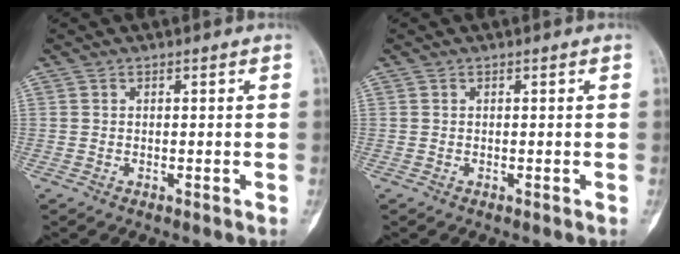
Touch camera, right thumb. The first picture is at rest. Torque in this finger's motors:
{"motor_torque": [0.17, 0.03, 0.07, -0.07, 0.06]}